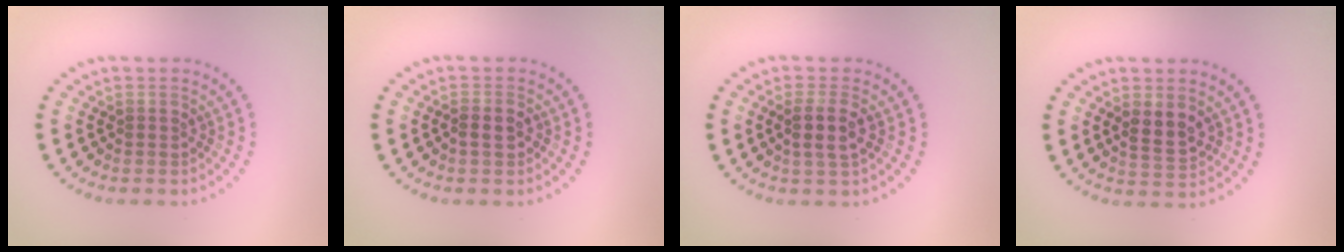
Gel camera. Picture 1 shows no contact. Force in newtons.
{"total": 1.1, "press": 1.0, "slide": 0.4}
{"total": 2.3, "press": 2.1, "slide": 1.0}
{"total": 2.4, "press": 2.3, "slide": 0.7}